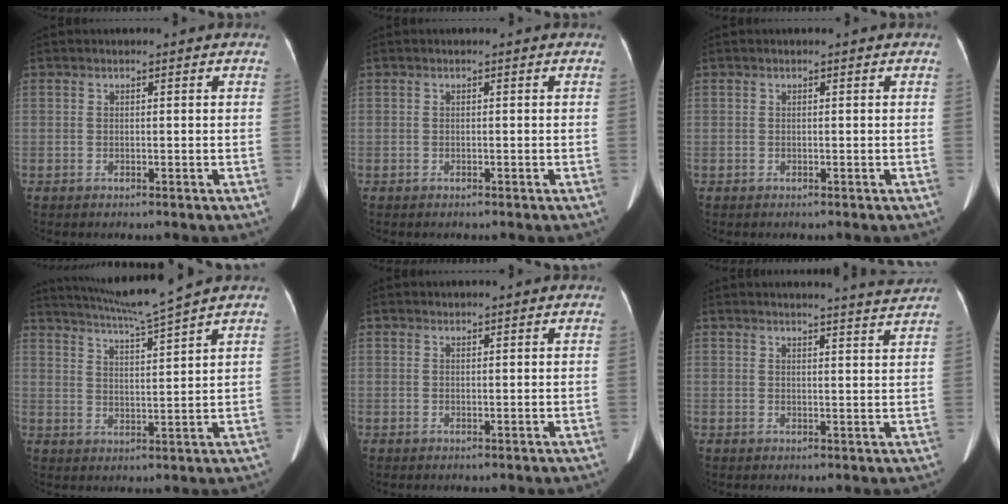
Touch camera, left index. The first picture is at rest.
{"total": 0.0}
{"total": 0.0}
{"total": 7.5, "force": [6.6, -2.2, 2.8], "torque": [-0.054, -0.009, 0.116]}
{"total": 0.0}
{"total": 5.6, "force": [5.4, -1.2, 1.1], "torque": [-0.019, -0.012, 0.055]}